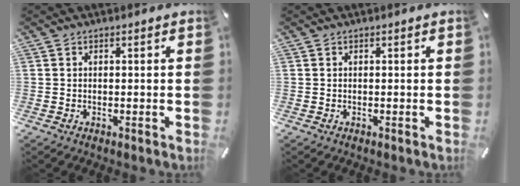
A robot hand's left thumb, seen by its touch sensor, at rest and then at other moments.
{"total": 0.0}